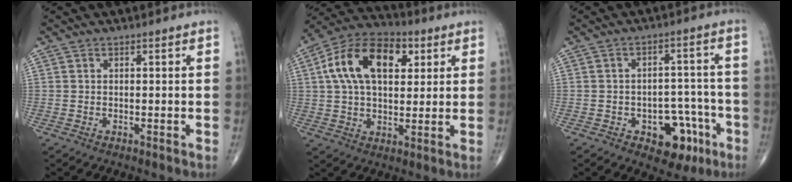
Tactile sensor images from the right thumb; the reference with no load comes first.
{"total": 16.8, "force": [4.7, 9.9, 12.6], "torque": [-0.203, 0.014, 0.073]}
{"total": 10.1, "force": [-4.6, 6.3, 6.4], "torque": [-0.045, 0.039, -0.055]}